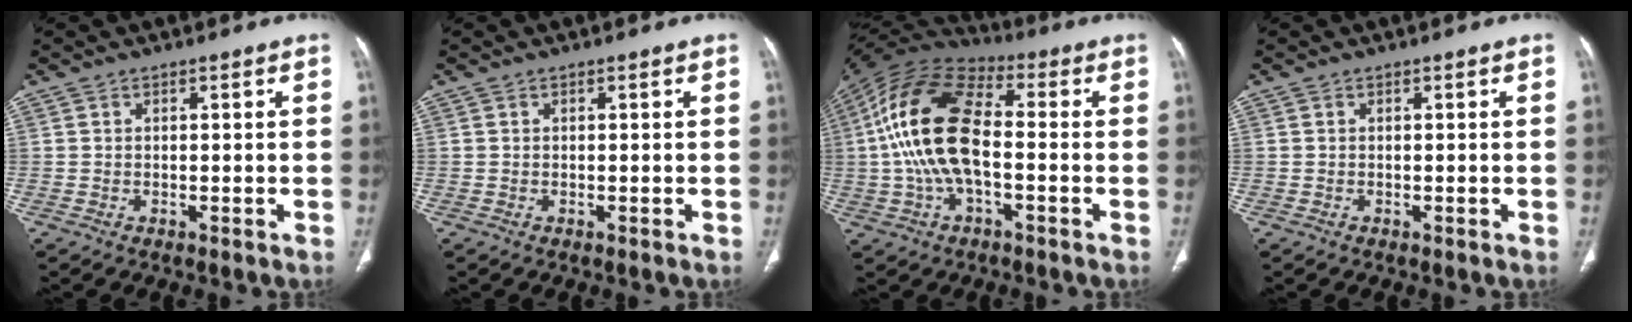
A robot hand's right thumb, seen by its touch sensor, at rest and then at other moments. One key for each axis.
{"total": 0.0}
{"total": 17.7, "fx": -0.8, "fy": 8.9, "fz": 15.3, "tx": -0.305, "ty": 0.033, "tz": -0.021}
{"total": 0.0}